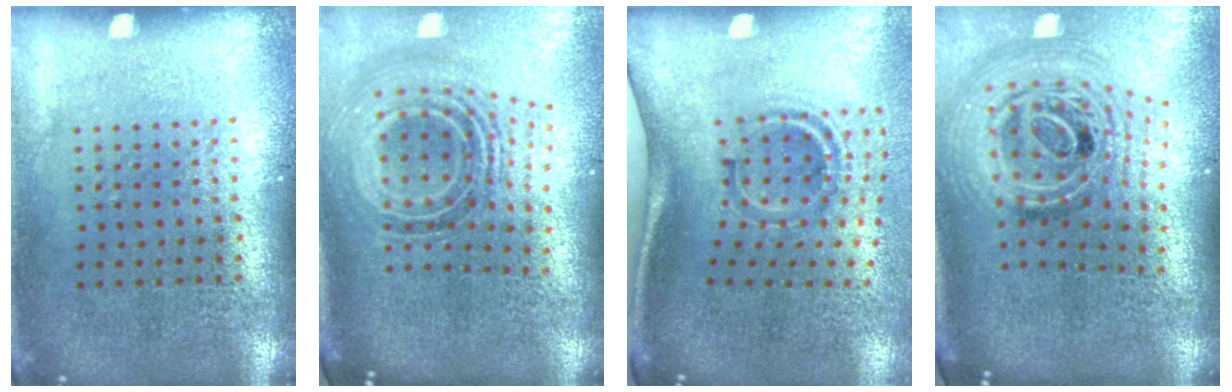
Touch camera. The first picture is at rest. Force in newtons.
{"total": 1.7, "press": 1.3, "slide": 1.0}
{"total": 2.0, "press": 1.2, "slide": 1.7}
{"total": 2.4, "press": 1.7, "slide": 1.6}